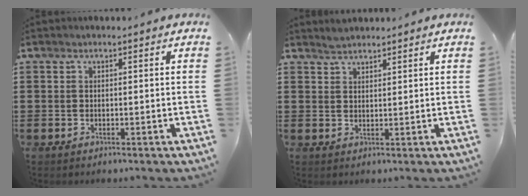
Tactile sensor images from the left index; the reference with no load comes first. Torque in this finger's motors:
{"motor_torque": [0.12, 0.76, -0.19, -0.20]}